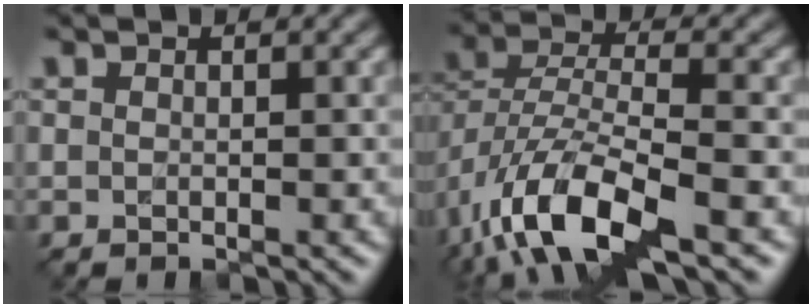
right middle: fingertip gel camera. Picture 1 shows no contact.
{"total": 9.3, "force": [-4.8, 3.9, 6.9], "torque": [-0.151, 0.002, -0.095]}